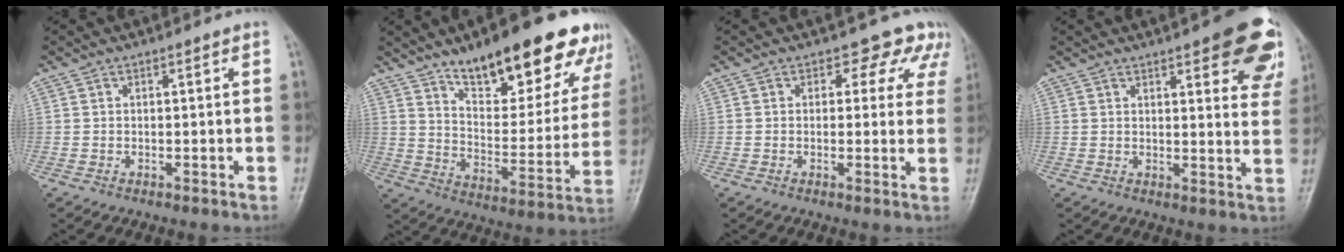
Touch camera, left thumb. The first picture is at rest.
{"total": 24.9, "force": [16.5, 9.0, 16.3], "torque": [-0.178, -0.062, 0.247]}
{"total": 6.9, "force": [4.9, 4.6, 1.7], "torque": [0.027, -0.016, 0.032]}
{"total": 15.7, "force": [8.8, 5.1, 11.9], "torque": [-0.113, -0.034, 0.095]}